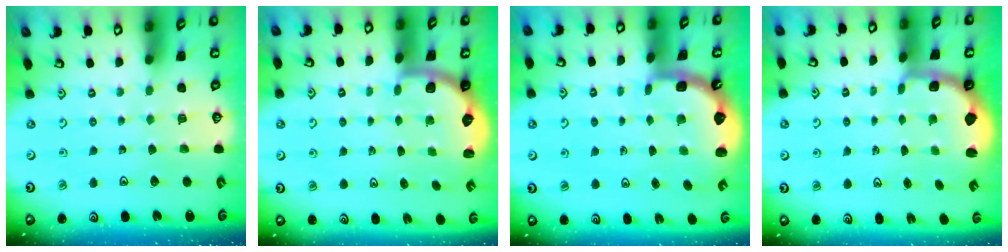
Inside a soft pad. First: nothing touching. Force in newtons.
{"total": 2.2, "press": 2.1, "slide": 0.8}
{"total": 2.4, "press": 1.5, "slide": 1.9}
{"total": 2.4, "press": 1.2, "slide": 2.1}